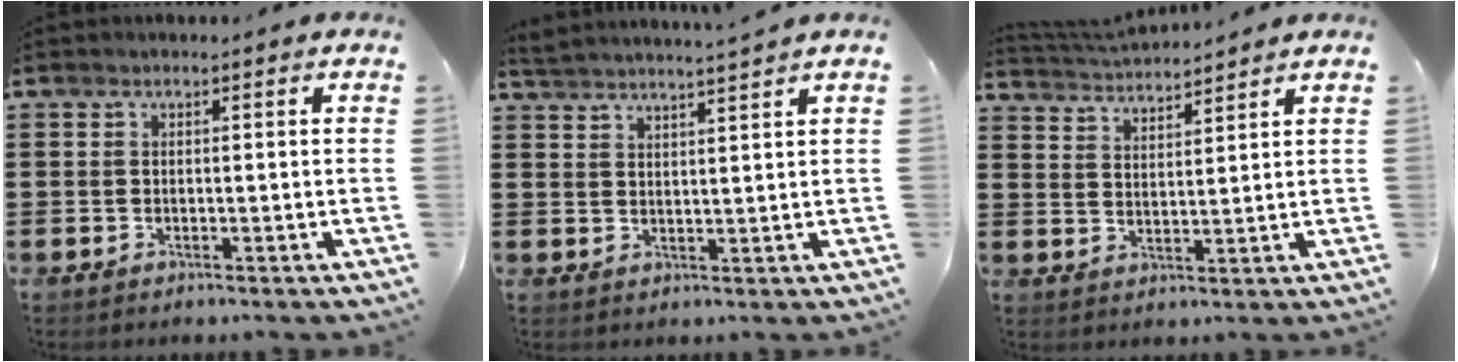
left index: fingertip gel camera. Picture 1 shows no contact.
{"total": 3.1, "force": [2.9, -1.0, 0.0], "torque": [-0.011, -0.011, 0.053]}
{"total": 3.4, "force": [3.4, -0.2, -0.1], "torque": [-0.013, -0.020, 0.060]}